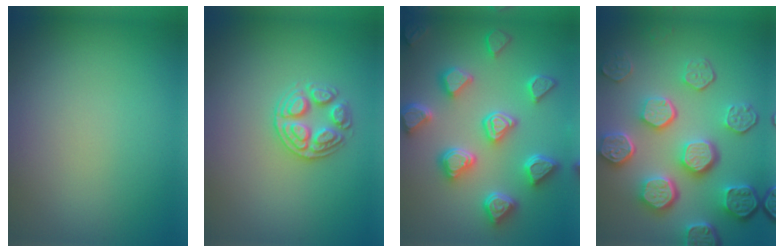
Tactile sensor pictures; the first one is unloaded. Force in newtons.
{"total": 2.6, "press": 2.6, "slide": 0.6}
{"total": 6.9, "press": 6.1, "slide": 3.3}
{"total": 8.4, "press": 6.2, "slide": 5.6}